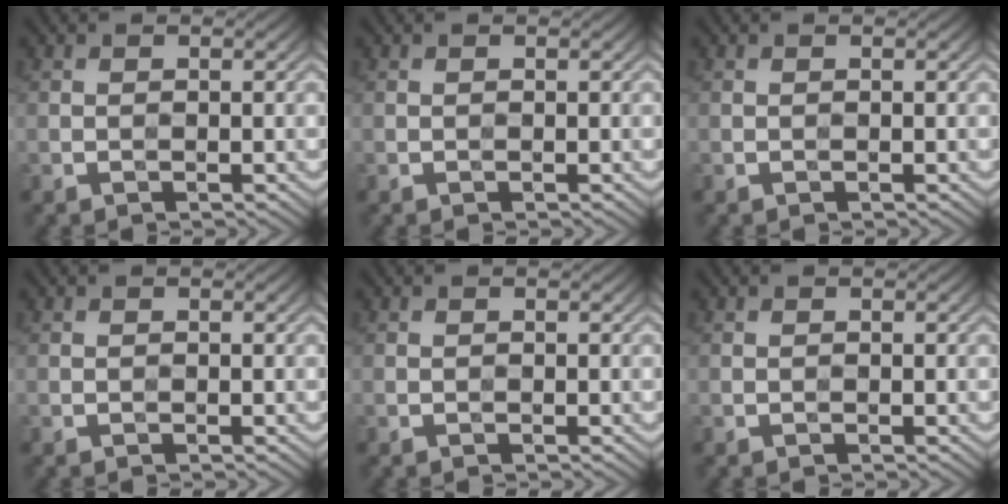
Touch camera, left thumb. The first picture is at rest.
{"total": 0.0}
{"total": 0.0}
{"total": 0.0}
{"total": 0.0}
{"total": 0.0}